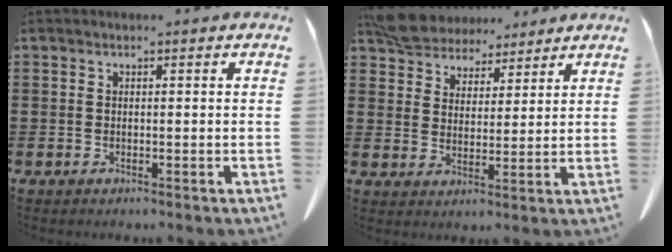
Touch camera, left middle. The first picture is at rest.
{"total": 6.2, "force": [5.7, 2.2, 0.5], "torque": [-0.039, -0.018, 0.110]}